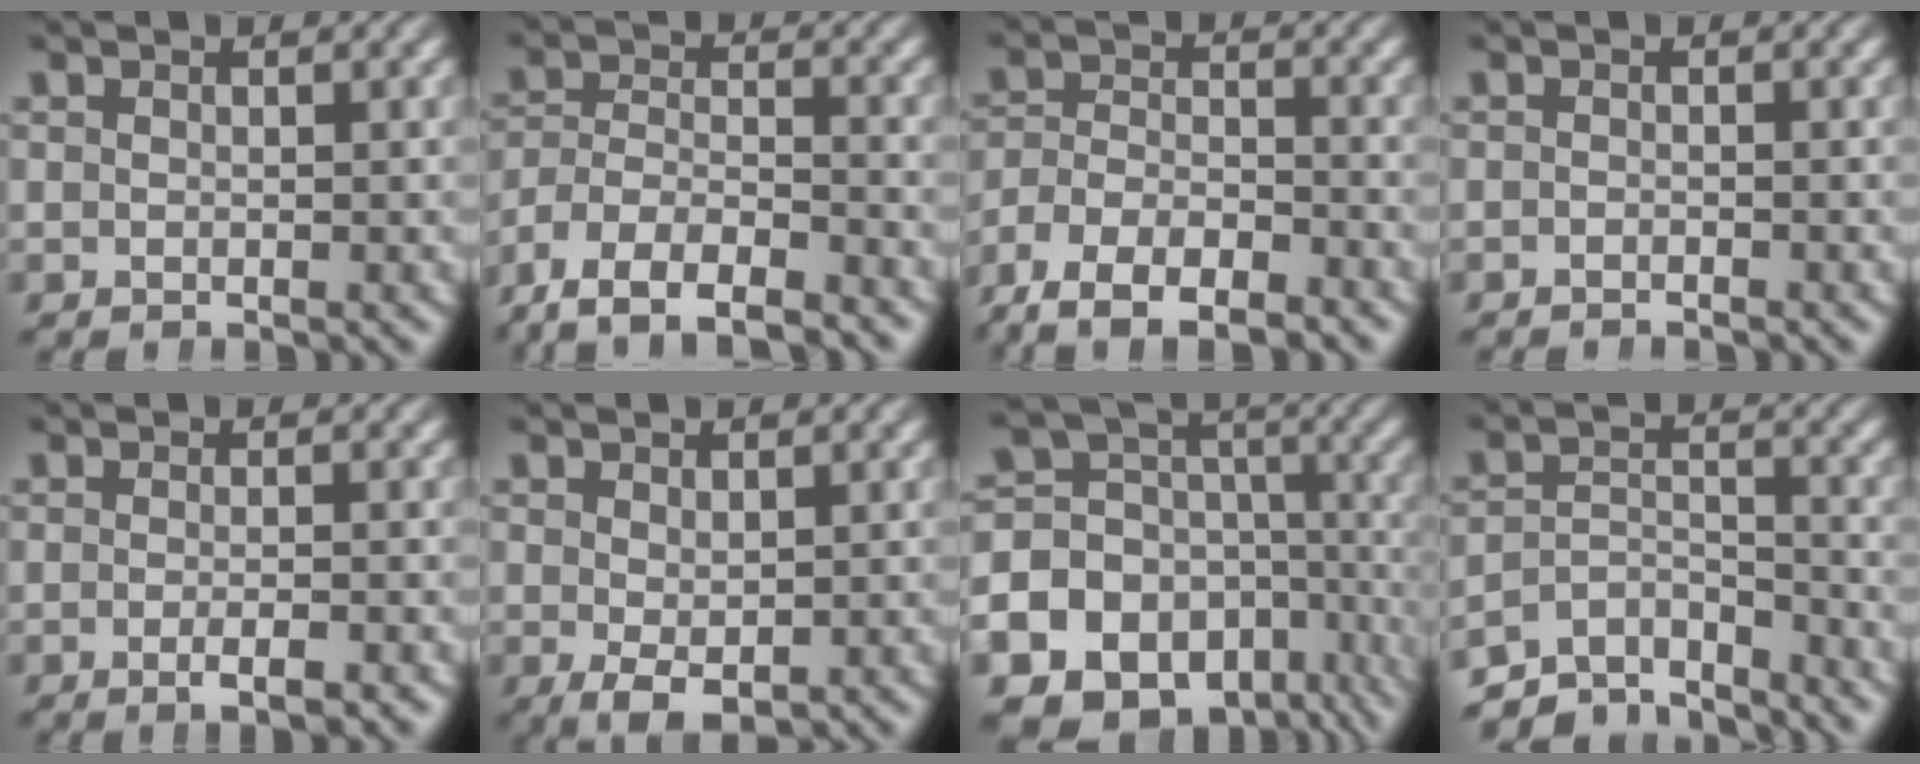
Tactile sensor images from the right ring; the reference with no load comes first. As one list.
[{"total": 9.8, "force": [-5.8, 6.5, 4.4], "torque": [-0.113, -0.049, -0.082]}, {"total": 8.8, "force": [-5.4, 5.6, 4.1], "torque": [-0.090, -0.035, -0.079]}, {"total": 1.0, "force": [-1.0, -0.2, 0.0], "torque": [-0.003, -0.005, -0.015]}, {"total": 2.3, "force": [-1.5, 0.3, 1.6], "torque": [-0.033, -0.004, -0.025]}, {"total": 3.2, "force": [-1.6, 1.2, 2.4], "torque": [-0.040, -0.026, -0.006]}, {"total": 21.2, "force": [-8.8, 17.0, 9.1], "torque": [-0.207, -0.093, -0.127]}, {"total": 7.9, "force": [-6.3, 3.8, 2.9], "torque": [-0.053, -0.031, -0.100]}]